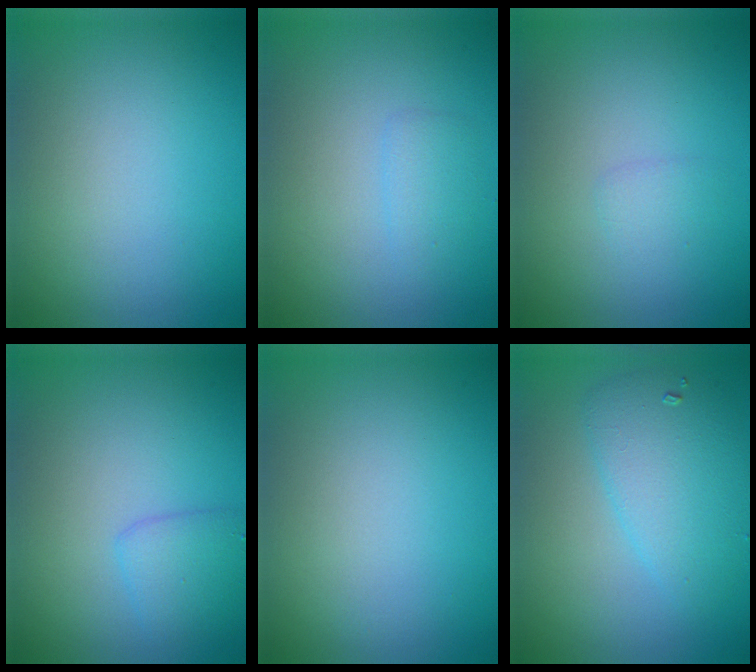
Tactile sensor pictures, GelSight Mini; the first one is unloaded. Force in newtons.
{"total": 1.2, "press": 1.2, "slide": 0.0}
{"total": 0.9, "press": 0.9, "slide": 0.1}
{"total": 2.0, "press": 2.0, "slide": 0.0}
{"total": 0.0}
{"total": 4.1, "press": 4.1, "slide": 0.2}